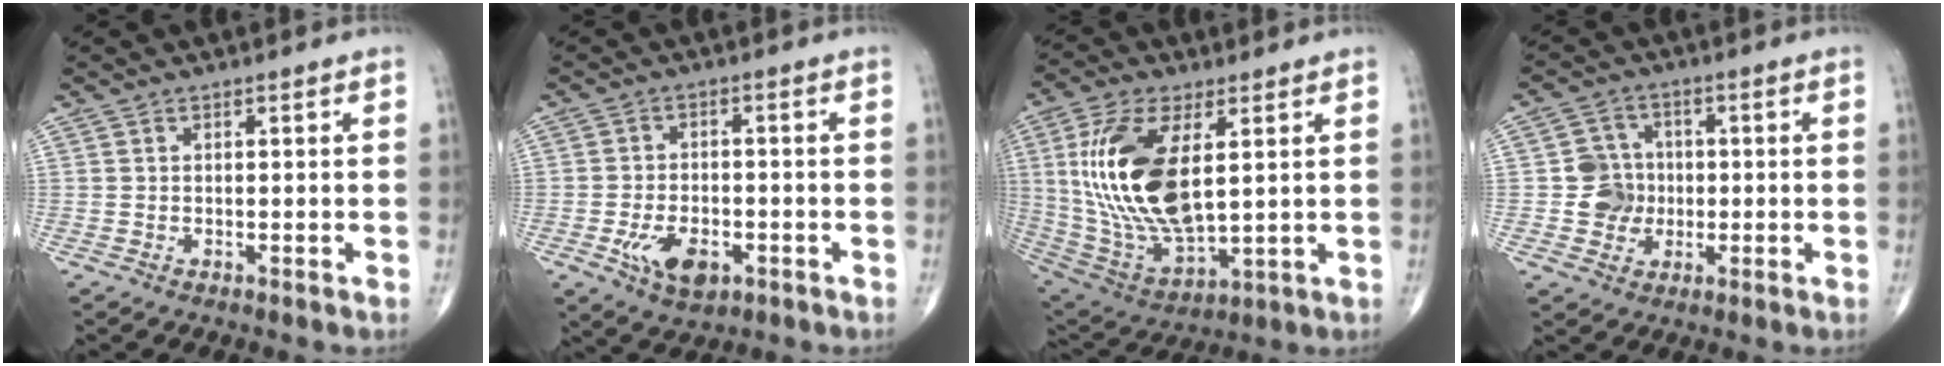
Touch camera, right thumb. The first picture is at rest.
{"total": 7.9, "force": [-3.0, 4.5, 5.7], "torque": [-0.091, 0.006, -0.045]}
{"total": 20.9, "force": [4.0, 9.7, 18.0], "torque": [-0.365, -0.024, 0.085]}
{"total": 6.3, "force": [-0.6, 6.0, 1.8], "torque": [0.000, 0.013, -0.013]}